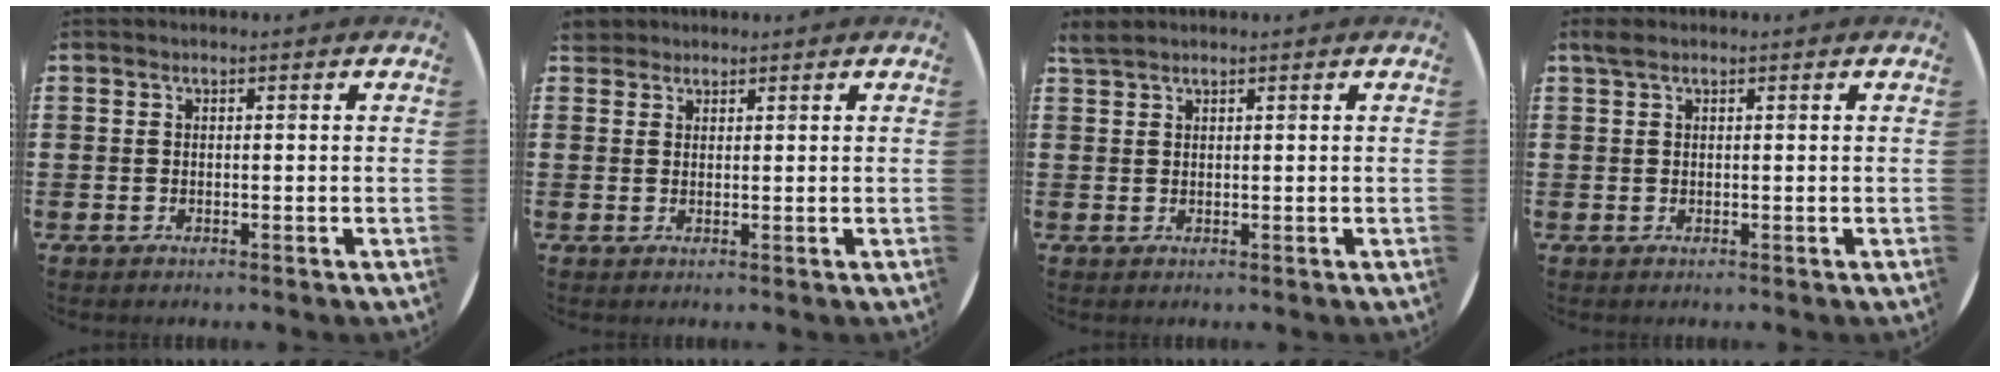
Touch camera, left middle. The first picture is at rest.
{"total": 1.8, "force": [1.6, 0.7, -0.1], "torque": [-0.002, 0.006, 0.033]}
{"total": 1.2, "force": [1.2, 0.1, 0.2], "torque": [-0.005, 0.002, 0.024]}
{"total": 1.0, "force": [0.7, 0.3, 0.5], "torque": [-0.011, 0.004, 0.013]}